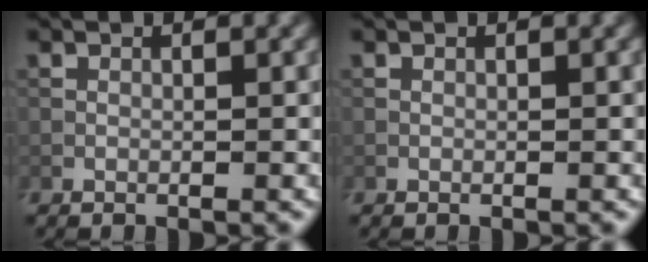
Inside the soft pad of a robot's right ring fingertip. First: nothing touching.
{"total": 0.0}